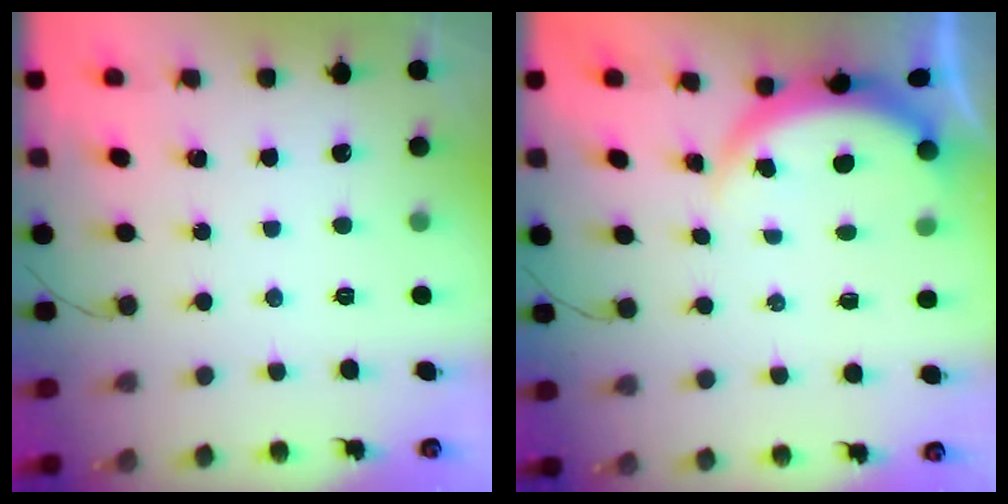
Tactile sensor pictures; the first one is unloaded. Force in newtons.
{"total": 3.7, "press": 3.6, "slide": 0.6}